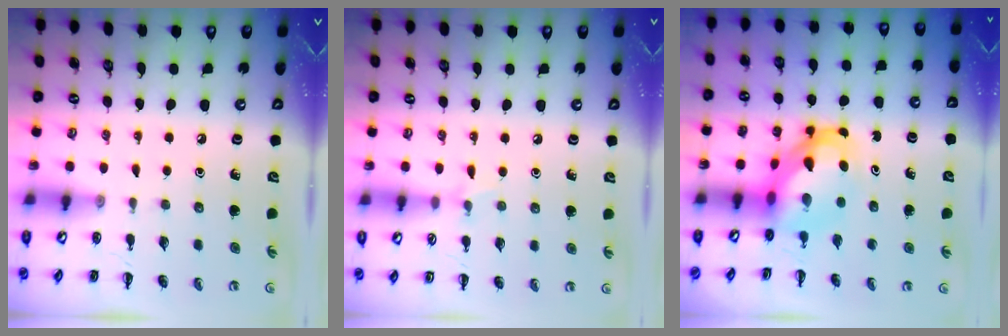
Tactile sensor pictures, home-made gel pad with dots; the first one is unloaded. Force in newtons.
{"total": 5.1, "press": 4.8, "slide": 1.7}
{"total": 5.8, "press": 5.7, "slide": 1.4}